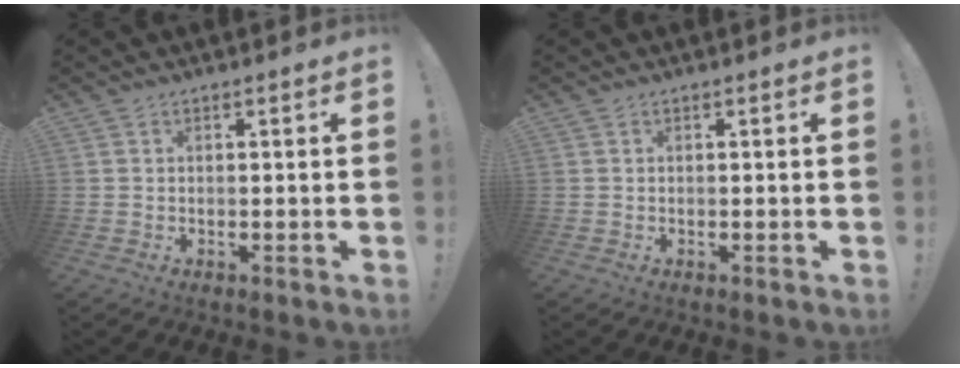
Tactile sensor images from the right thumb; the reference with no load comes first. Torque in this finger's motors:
{"motor_torque": [0.00, 0.00, 0.05, -0.06, 0.04]}